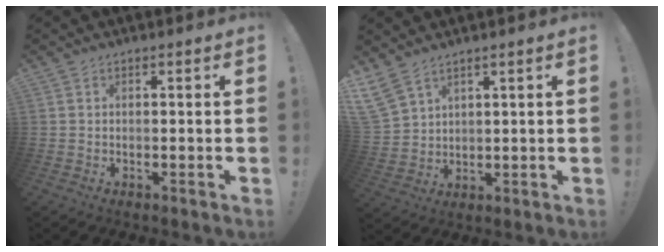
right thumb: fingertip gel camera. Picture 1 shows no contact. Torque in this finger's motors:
{"motor_torque": [-0.39, 2.07, 1.51, 1.26, 0.48]}